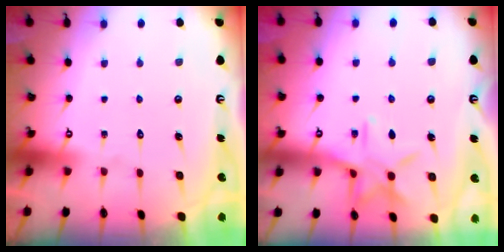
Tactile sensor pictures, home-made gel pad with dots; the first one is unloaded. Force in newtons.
{"total": 10.1, "press": 10.0, "slide": 0.6}